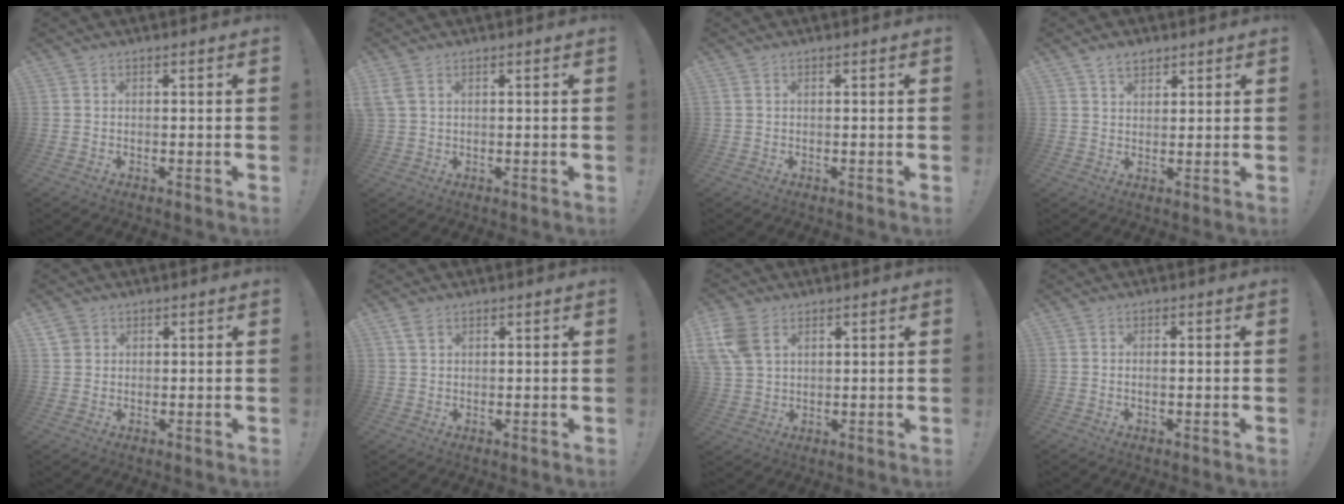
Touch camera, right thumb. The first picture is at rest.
{"total": 3.1, "force": [1.4, 1.6, 2.3], "torque": [-0.049, 0.001, 0.028]}
{"total": 0.0}
{"total": 4.1, "force": [2.8, 2.4, 1.6], "torque": [-0.017, -0.013, 0.050]}
{"total": 2.9, "force": [1.8, 2.3, 0.7], "torque": [-0.010, -0.005, 0.033]}
{"total": 3.0, "force": [1.9, 1.9, 1.3], "torque": [-0.013, -0.009, 0.035]}
{"total": 9.4, "force": [3.8, 6.6, 5.4], "torque": [-0.108, 0.000, 0.078]}
{"total": 1.1, "force": [-0.2, 0.0, 1.1], "torque": [-0.012, -0.003, -0.006]}